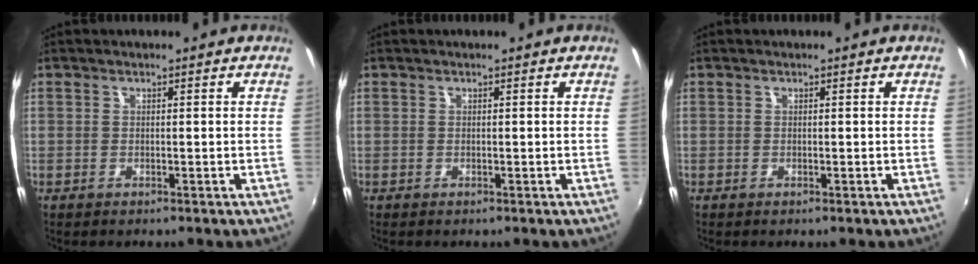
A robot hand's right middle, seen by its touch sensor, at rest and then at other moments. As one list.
[{"total": 0.0}, {"total": 0.0}]